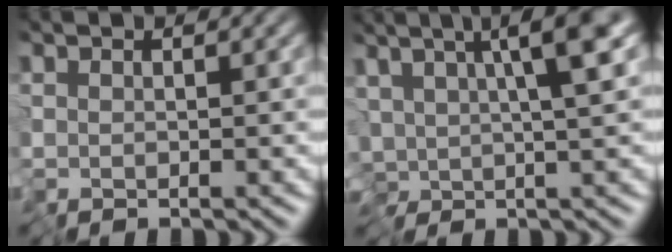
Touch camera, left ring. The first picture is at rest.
{"total": 7.5, "force": [2.6, 2.4, 6.6], "torque": [-0.111, 0.009, 0.043]}